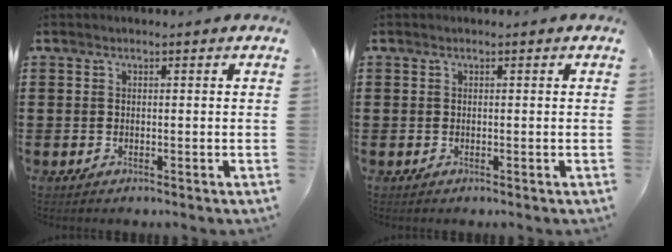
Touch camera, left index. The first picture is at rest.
{"total": 0.0}